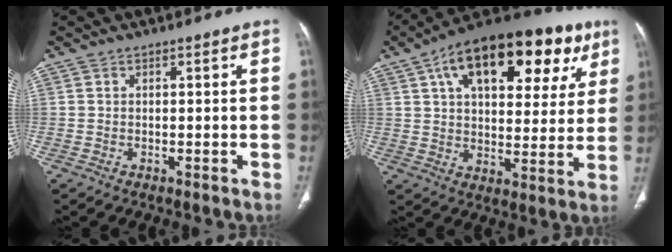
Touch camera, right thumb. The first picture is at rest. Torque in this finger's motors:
{"motor_torque": [-0.02, 4.70, 1.53, -0.02, 0.18]}